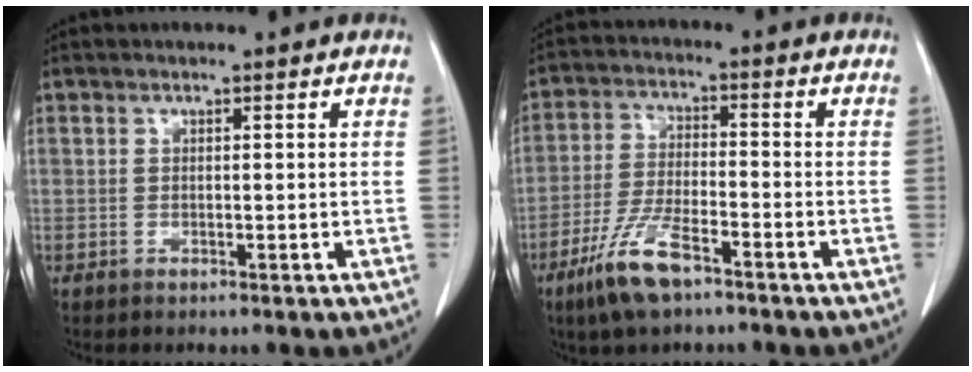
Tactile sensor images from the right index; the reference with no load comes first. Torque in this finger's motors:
{"motor_torque": [0.89, -0.72, 0.51, 0.15]}